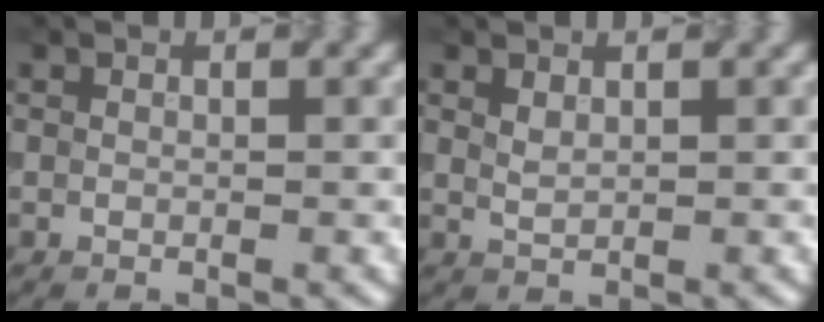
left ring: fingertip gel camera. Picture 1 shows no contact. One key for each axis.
{"total": 0.9, "fx": 0.6, "fy": 0.4, "fz": 0.6, "tx": -0.016, "ty": -0.002, "tz": 0.017}